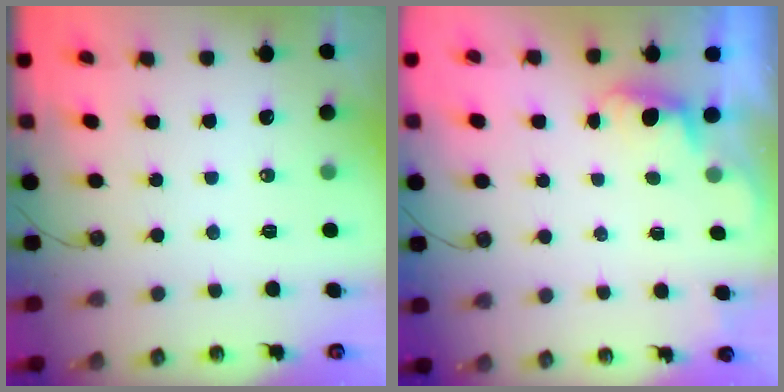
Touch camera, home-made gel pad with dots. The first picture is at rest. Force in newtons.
{"total": 0.7, "press": 0.1, "slide": 0.7}